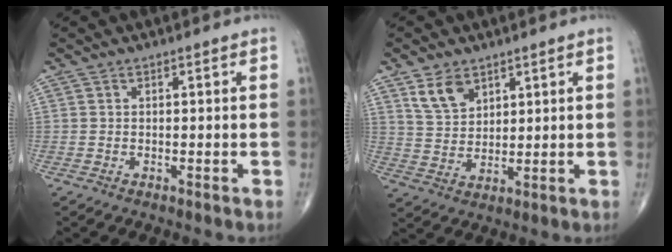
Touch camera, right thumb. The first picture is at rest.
{"total": 6.4, "force": [3.8, 4.0, 3.2], "torque": [-0.046, -0.022, 0.081]}